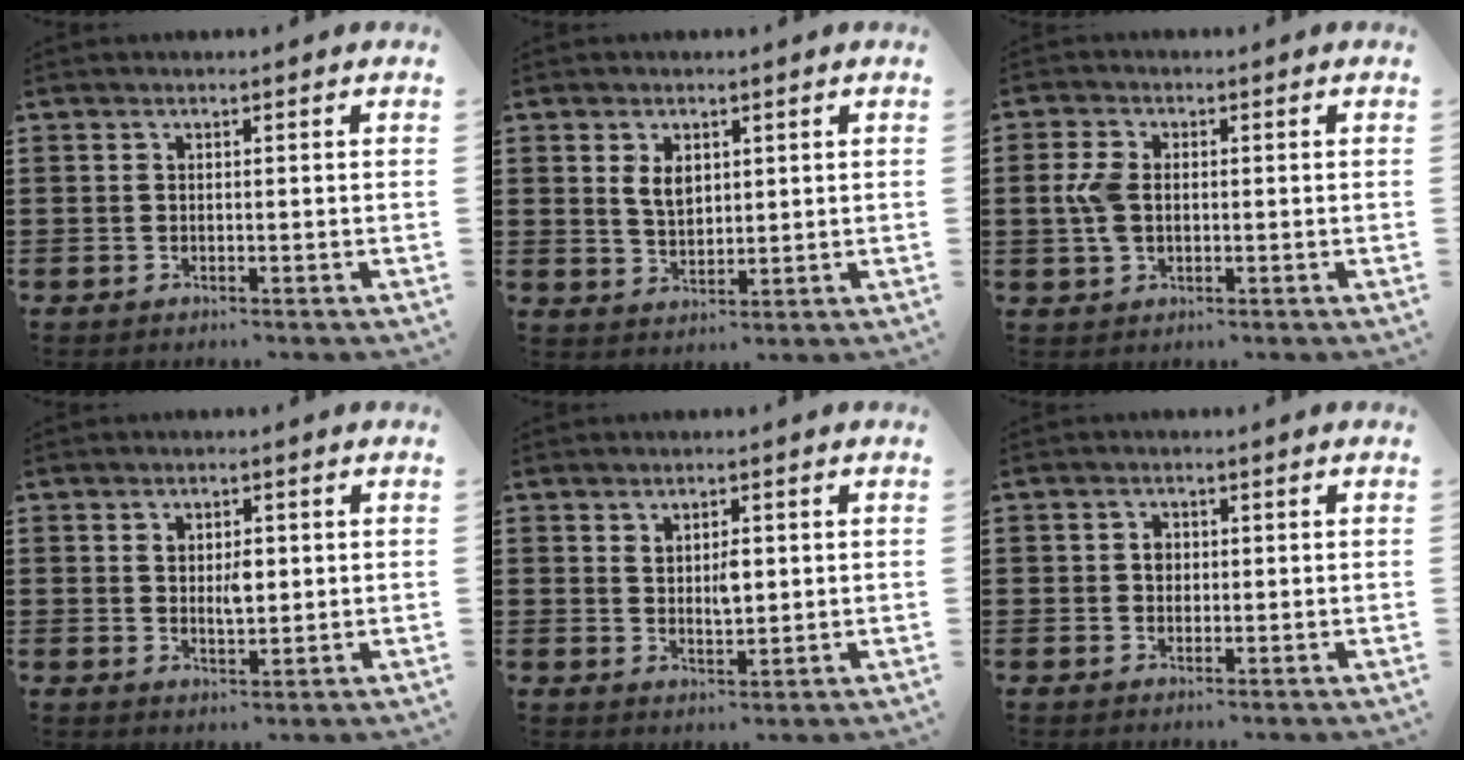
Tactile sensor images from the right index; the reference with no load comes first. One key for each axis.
{"total": 3.6, "fx": 1.5, "fy": 2.2, "fz": 2.4, "tx": -0.047, "ty": 0.002, "tz": 0.025}
{"total": 4.7, "fx": 0.2, "fy": 3.0, "fz": 3.6, "tx": -0.104, "ty": 0.000, "tz": -0.006}
{"total": 3.3, "fx": 0.7, "fy": 1.7, "fz": 2.8, "tx": -0.050, "ty": 0.002, "tz": 0.010}
{"total": 2.8, "fx": 1.0, "fy": 1.3, "fz": 2.3, "tx": -0.033, "ty": -0.004, "tz": 0.013}
{"total": 1.6, "fx": 0.2, "fy": 1.3, "fz": 0.9, "tx": -0.018, "ty": 0.008, "tz": 0.003}